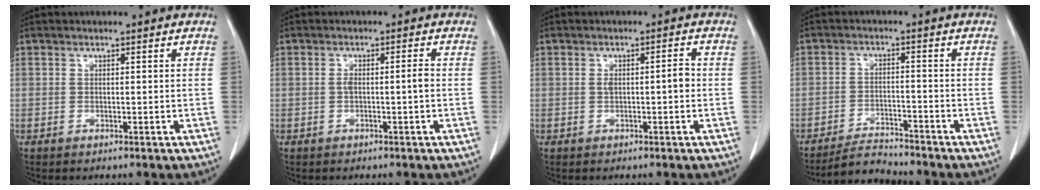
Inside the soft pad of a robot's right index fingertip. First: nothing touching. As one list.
[{"total": 2.2, "force": [-0.4, 0.0, 2.2], "torque": [-0.041, 0.002, -0.005]}, {"total": 2.8, "force": [-0.1, 0.7, 2.7], "torque": [-0.048, 0.009, 0.001]}, {"total": 4.5, "force": [-4.5, 0.3, -0.1], "torque": [-0.003, -0.010, -0.076]}]